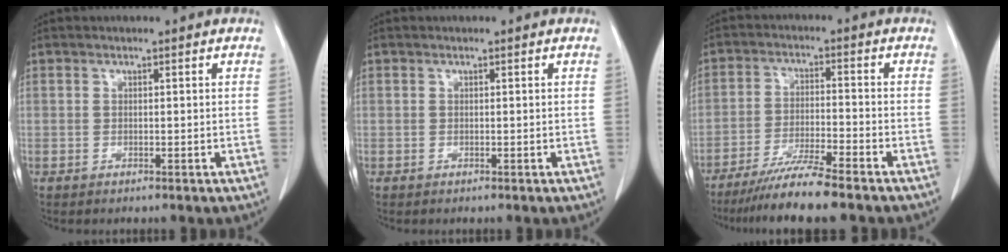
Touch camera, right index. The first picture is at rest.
{"total": 0.0}
{"total": 7.8, "force": [-6.5, -0.7, 4.3], "torque": [-0.077, -0.027, -0.117]}